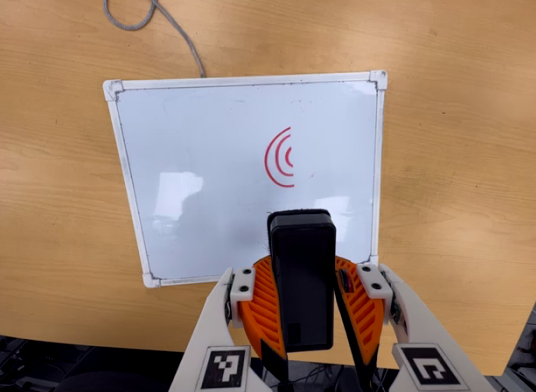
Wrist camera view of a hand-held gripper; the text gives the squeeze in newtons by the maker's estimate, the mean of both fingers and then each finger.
{"total": 10.9, "left": 10.4, "right": 11.4}